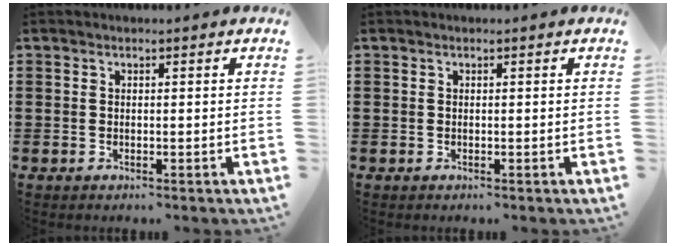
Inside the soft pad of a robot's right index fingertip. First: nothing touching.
{"total": 0.0}